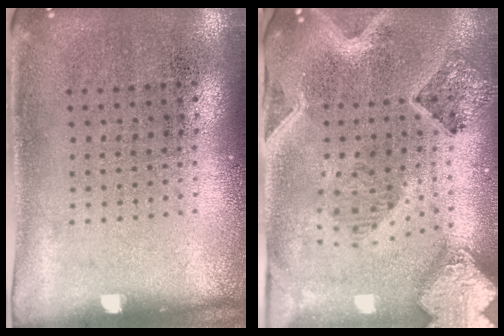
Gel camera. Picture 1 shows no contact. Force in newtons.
{"total": 3.2, "press": 2.7, "slide": 1.6}